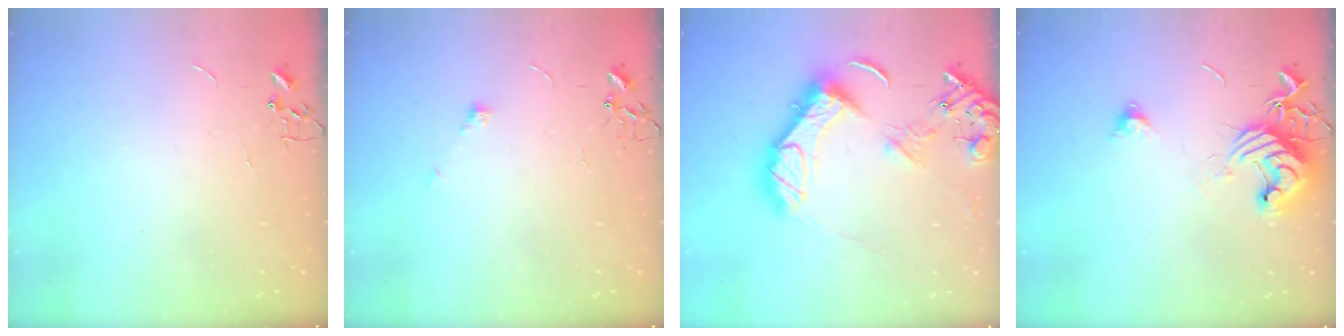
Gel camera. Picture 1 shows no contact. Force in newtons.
{"total": 5.4, "press": 5.3, "slide": 1.0}
{"total": 16.8, "press": 16.6, "slide": 2.3}
{"total": 11.7, "press": 11.6, "slide": 1.7}